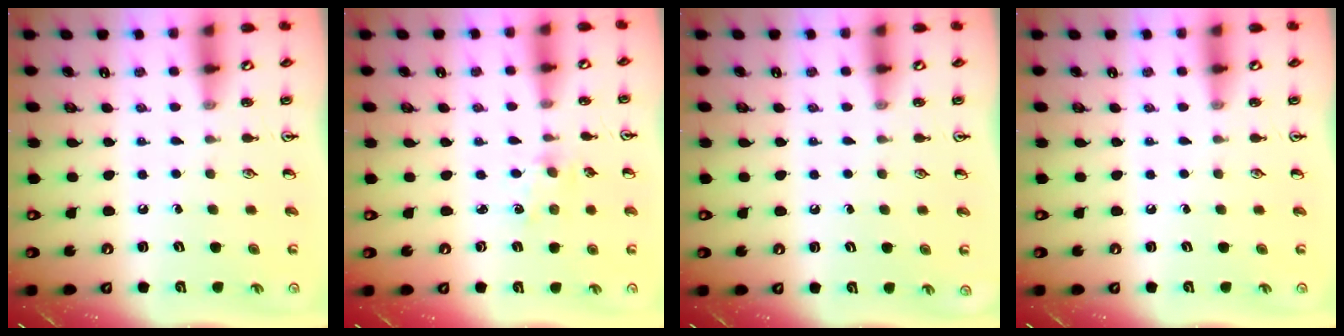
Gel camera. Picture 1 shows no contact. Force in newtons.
{"total": 1.9, "press": 1.8, "slide": 0.4}
{"total": 0.0}
{"total": 0.0}